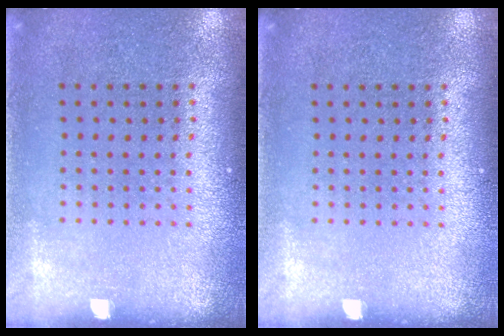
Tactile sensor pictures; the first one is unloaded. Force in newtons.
{"total": 0.0}